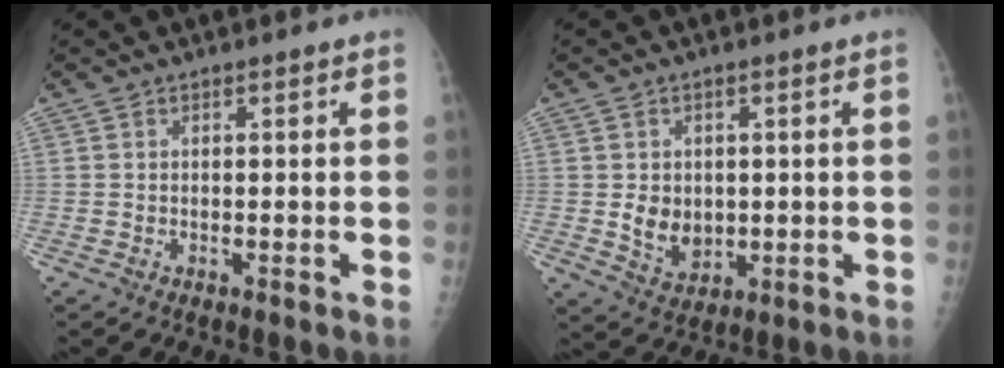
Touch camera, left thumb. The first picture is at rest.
{"total": 6.3, "force": [0.1, 5.0, 3.8], "torque": [-0.034, -0.011, 0.015]}